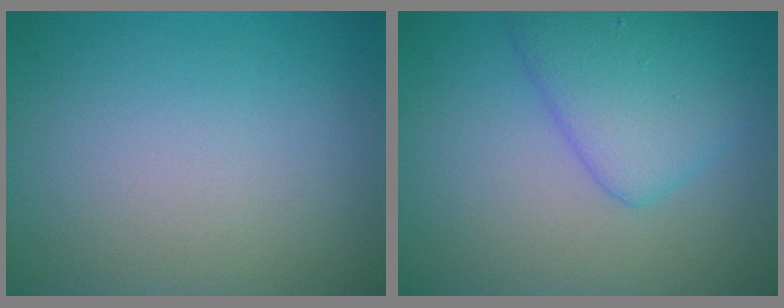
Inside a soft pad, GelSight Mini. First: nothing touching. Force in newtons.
{"total": 4.8, "press": 4.8, "slide": 0.1}